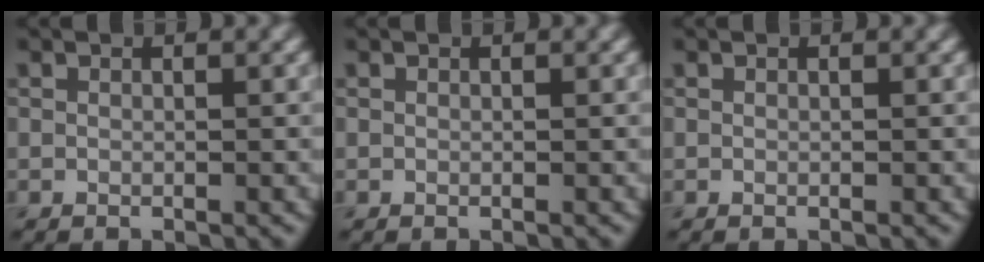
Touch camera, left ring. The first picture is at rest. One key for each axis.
{"total": 0.0}
{"total": 0.0}